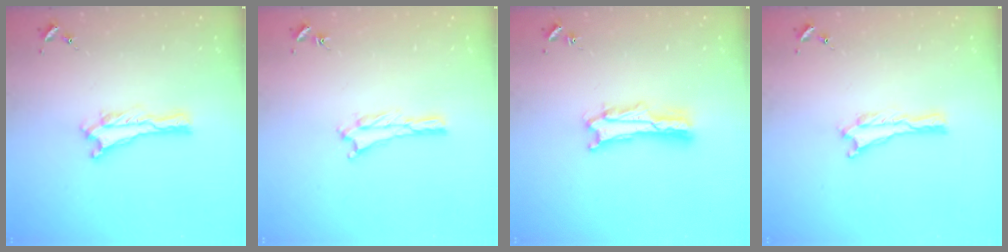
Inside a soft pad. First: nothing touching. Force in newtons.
{"total": 1.2, "press": 1.1, "slide": 0.2}
{"total": 2.0, "press": 2.0, "slide": 0.3}
{"total": 0.0}